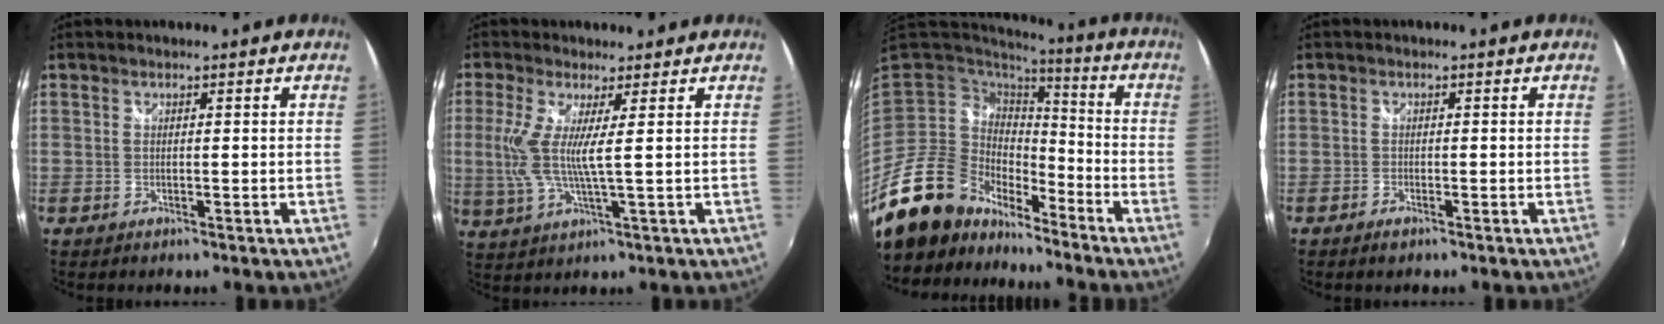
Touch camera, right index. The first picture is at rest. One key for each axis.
{"total": 7.1, "fx": 0.9, "fy": 0.0, "fz": 7.1, "tx": -0.153, "ty": -0.012, "tz": 0.018}
{"total": 16.1, "fx": -13.1, "fy": 8.1, "fz": 4.5, "tx": -0.111, "ty": 0.005, "tz": -0.234}
{"total": 1.4, "fx": -1.1, "fy": 0.7, "fz": 0.7, "tx": -0.017, "ty": -0.001, "tz": -0.021}